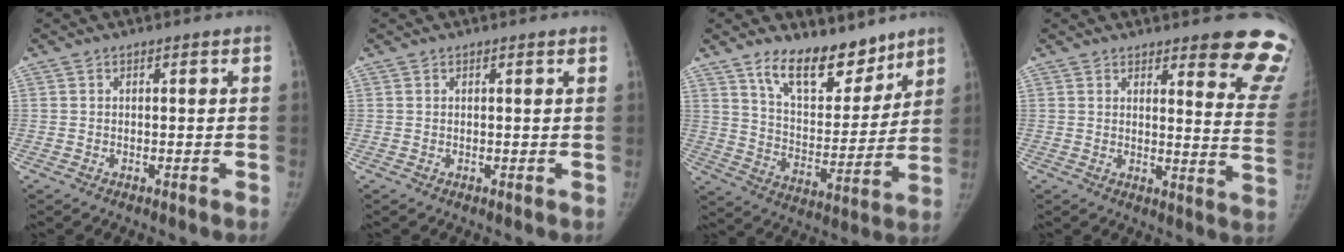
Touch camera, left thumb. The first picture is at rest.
{"total": 0.8, "force": [0.5, -0.1, 0.6], "torque": [-0.011, 0.003, 0.009]}
{"total": 14.6, "force": [10.9, 6.7, 7.1], "torque": [-0.067, -0.079, 0.192]}
{"total": 13.9, "force": [11.0, 3.0, 8.0], "torque": [-0.053, -0.091, 0.110]}